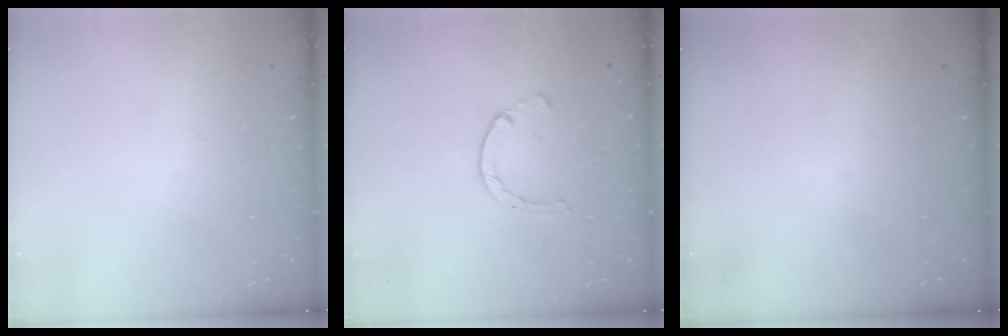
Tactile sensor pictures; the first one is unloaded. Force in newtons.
{"total": 2.1, "press": 2.1, "slide": 0.5}
{"total": 0.0}